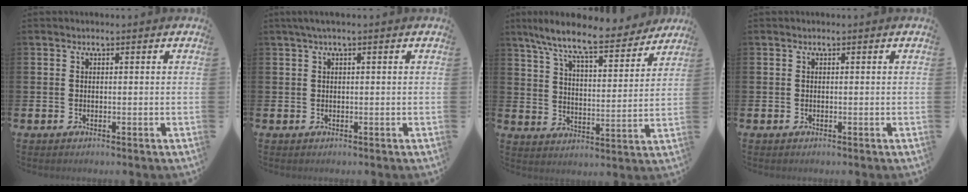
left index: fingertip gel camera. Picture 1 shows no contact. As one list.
[{"total": 1.1, "force": [0.5, 0.1, 1.0], "torque": [-0.024, 0.005, 0.009]}, {"total": 10.1, "force": [9.0, 1.4, 4.4], "torque": [-0.114, -0.051, 0.154]}, {"total": 0.0}]